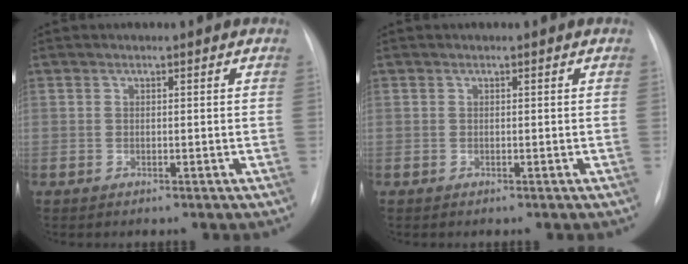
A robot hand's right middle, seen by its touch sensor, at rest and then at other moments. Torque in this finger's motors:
{"motor_torque": [0.08, -0.08, -0.01, 0.00]}